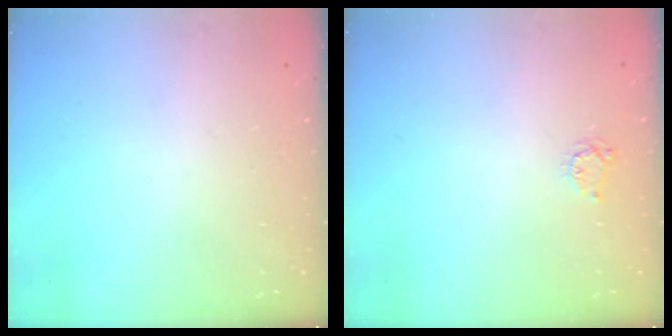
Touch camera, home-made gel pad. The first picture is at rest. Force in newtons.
{"total": 3.6, "press": 3.5, "slide": 0.5}